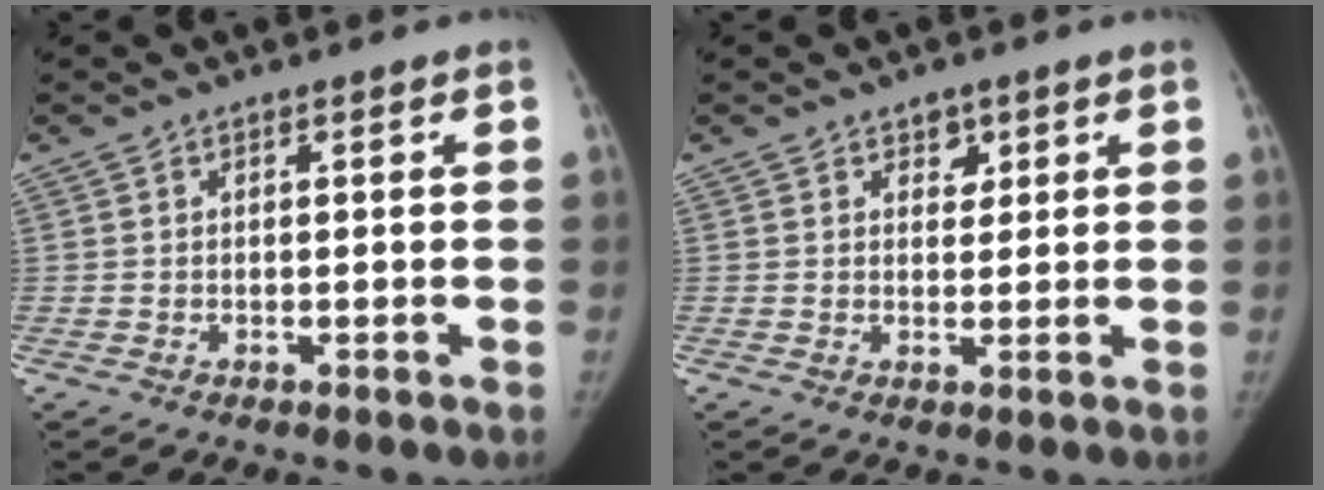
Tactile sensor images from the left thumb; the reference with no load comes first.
{"total": 3.1, "force": [1.8, 2.2, 1.2], "torque": [0.004, -0.010, 0.027]}